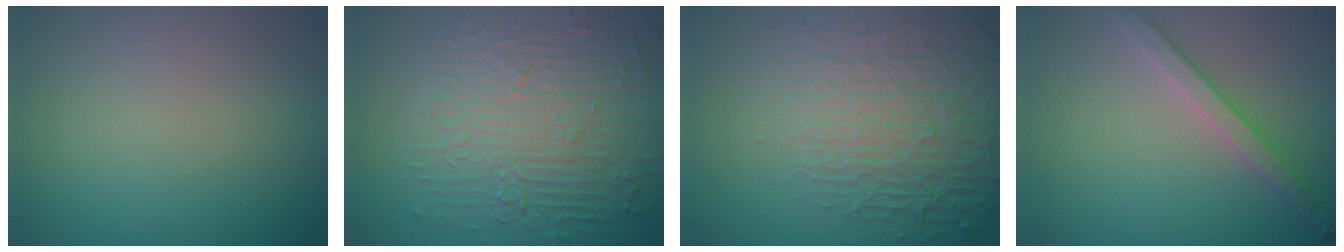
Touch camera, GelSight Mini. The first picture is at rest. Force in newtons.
{"total": 9.3, "press": 6.8, "slide": 6.3}
{"total": 8.1, "press": 5.6, "slide": 5.8}
{"total": 3.0, "press": 2.9, "slide": 0.7}